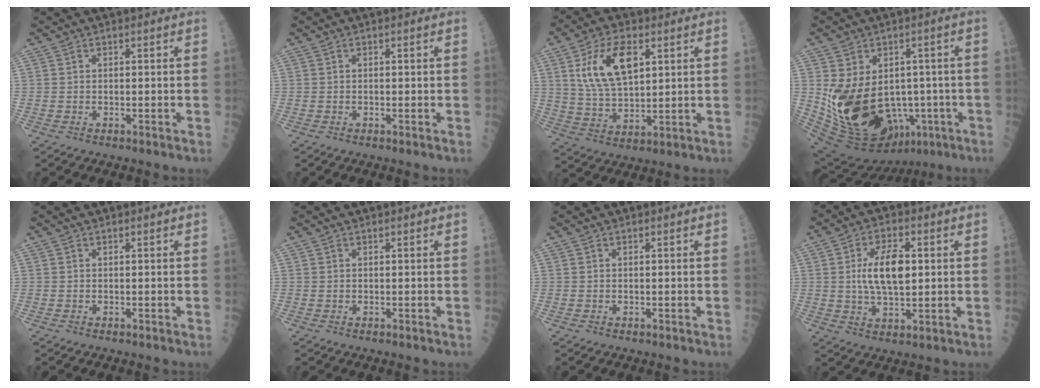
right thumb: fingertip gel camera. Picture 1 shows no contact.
{"total": 0.0}
{"total": 12.8, "force": [4.4, 6.3, 10.2], "torque": [-0.186, -0.010, 0.088]}
{"total": 24.2, "force": [-4.9, 16.7, 16.8], "torque": [-0.309, 0.006, -0.037]}
{"total": 0.0}
{"total": 0.0}
{"total": 0.0}
{"total": 10.2, "force": [1.2, 4.8, 8.9], "torque": [-0.150, 0.000, 0.025]}